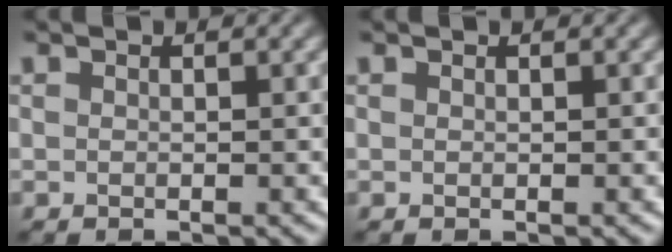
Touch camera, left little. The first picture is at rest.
{"total": 0.0}